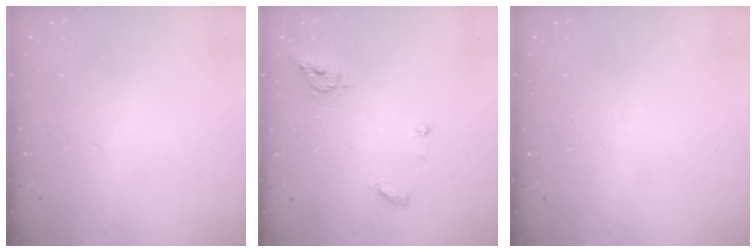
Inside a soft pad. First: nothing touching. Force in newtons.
{"total": 6.2, "press": 6.2, "slide": 0.5}
{"total": 0.0}